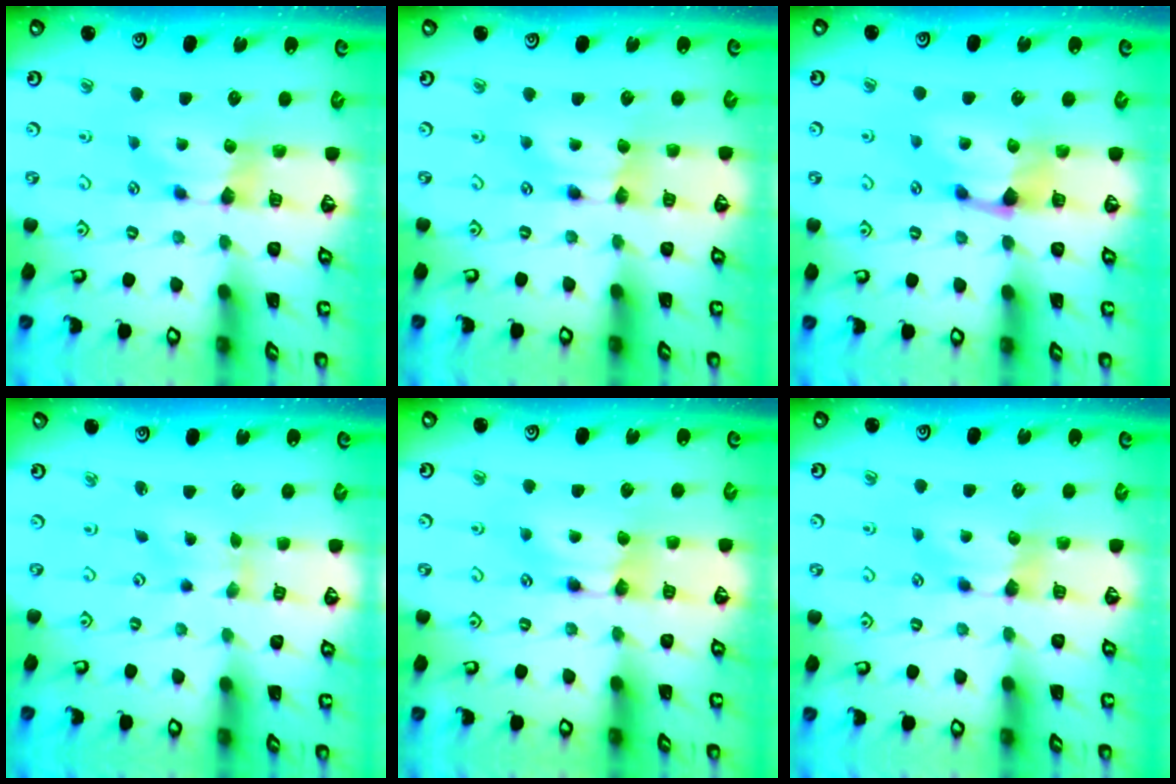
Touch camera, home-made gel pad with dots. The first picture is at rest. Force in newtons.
{"total": 1.7, "press": 1.7, "slide": 0.1}
{"total": 1.7, "press": 1.1, "slide": 1.3}
{"total": 2.1, "press": 1.8, "slide": 1.0}
{"total": 2.0, "press": 2.0, "slide": 0.1}
{"total": 0.0}